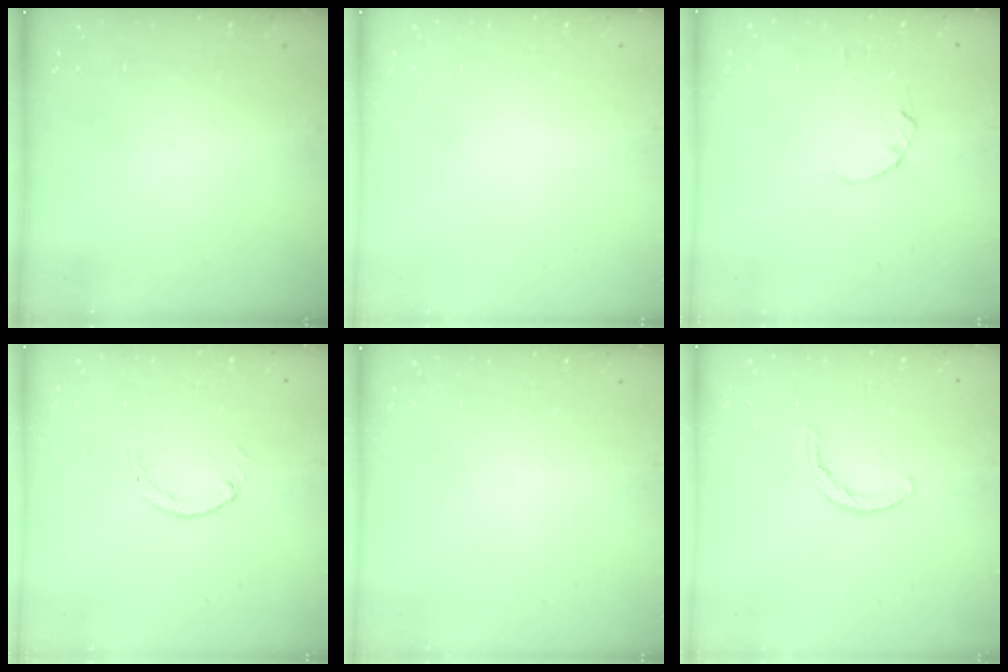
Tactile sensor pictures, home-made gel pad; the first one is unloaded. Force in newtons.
{"total": 0.0}
{"total": 0.0}
{"total": 1.1, "press": 1.1, "slide": 0.2}
{"total": 0.0}
{"total": 3.4, "press": 3.4, "slide": 0.7}